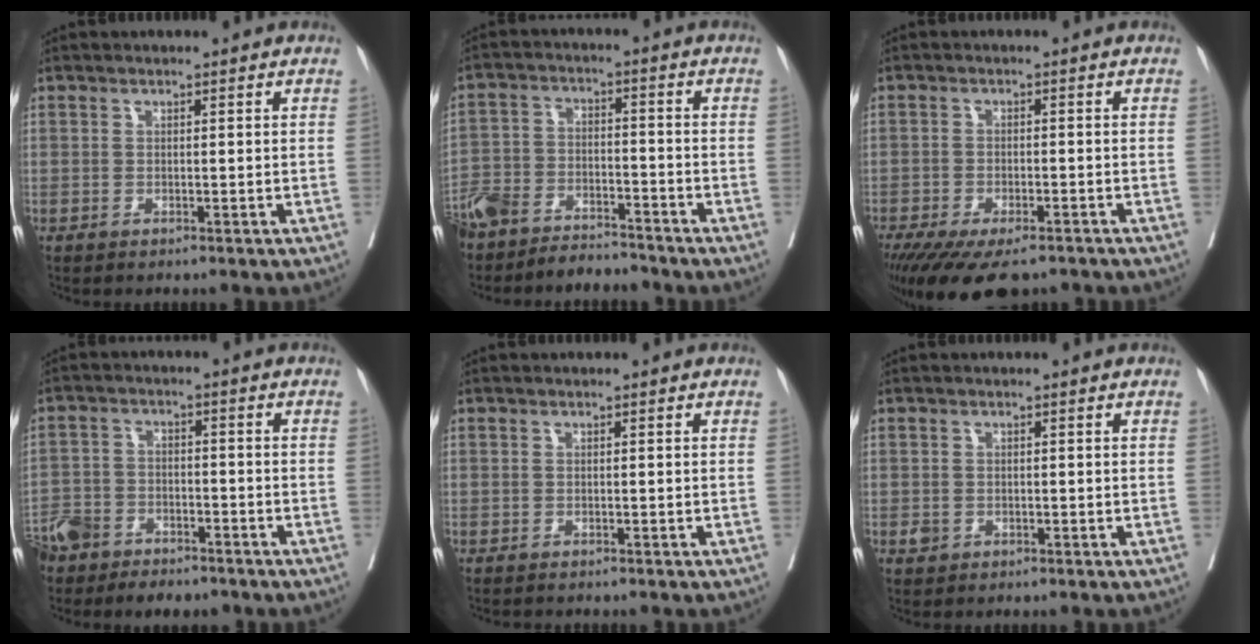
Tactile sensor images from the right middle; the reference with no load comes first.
{"total": 12.0, "force": [-10.6, 4.2, 3.6], "torque": [-0.068, 0.010, -0.178]}
{"total": 13.5, "force": [-10.2, 4.5, 7.6], "torque": [-0.153, -0.026, -0.153]}
{"total": 9.9, "force": [-7.7, 5.3, 3.3], "torque": [-0.069, 0.003, -0.127]}
{"total": 1.2, "force": [-1.1, 0.4, 0.3], "torque": [-0.009, -0.003, -0.016]}
{"total": 1.2, "force": [-0.5, 1.0, 0.4], "torque": [-0.006, 0.003, -0.005]}